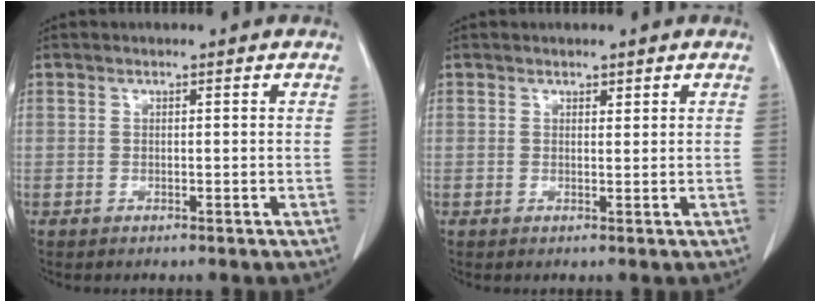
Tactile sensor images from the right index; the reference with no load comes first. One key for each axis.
{"total": 0.8, "fx": 0.7, "fy": 0.4, "fz": 0.3, "tx": -0.004, "ty": -0.004, "tz": 0.010}